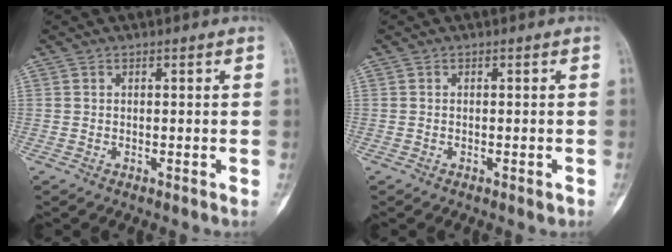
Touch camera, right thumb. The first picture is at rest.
{"total": 0.9, "force": [-0.5, 0.3, 0.7], "torque": [-0.008, -0.001, -0.006]}